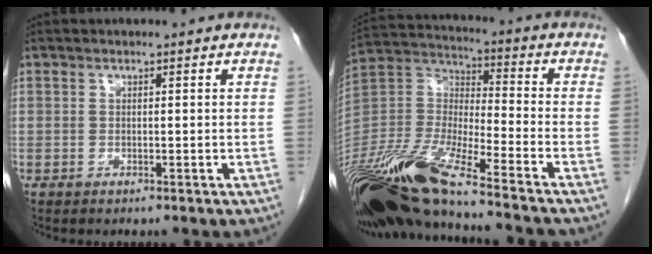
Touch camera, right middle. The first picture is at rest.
{"total": 20.0, "force": [-15.6, 1.2, 12.5], "torque": [-0.287, -0.030, -0.300]}